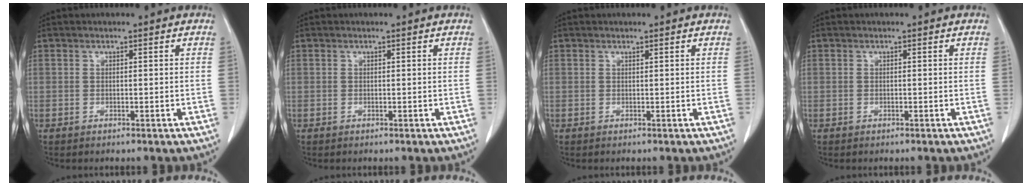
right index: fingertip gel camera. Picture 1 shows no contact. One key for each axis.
{"total": 0.0}
{"total": 0.0}
{"total": 0.0}